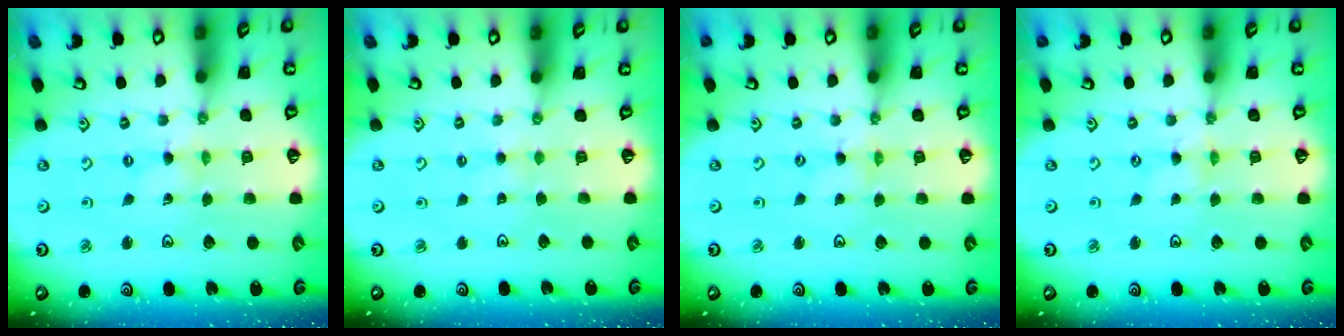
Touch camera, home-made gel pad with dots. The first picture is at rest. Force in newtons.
{"total": 1.4, "press": 1.4, "slide": 0.3}
{"total": 1.2, "press": 1.2, "slide": 0.2}
{"total": 0.0}